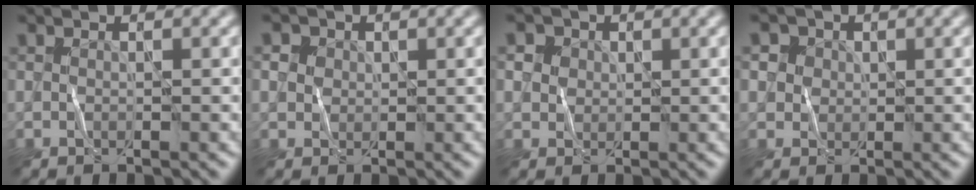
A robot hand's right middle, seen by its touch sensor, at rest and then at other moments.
{"total": 2.2, "force": [1.0, 1.9, 0.5], "torque": [-0.013, 0.010, -0.001]}
{"total": 2.6, "force": [1.4, 2.1, 0.5], "torque": [-0.020, 0.008, 0.011]}
{"total": 2.8, "force": [1.5, 2.3, 0.4], "torque": [-0.015, 0.008, 0.007]}